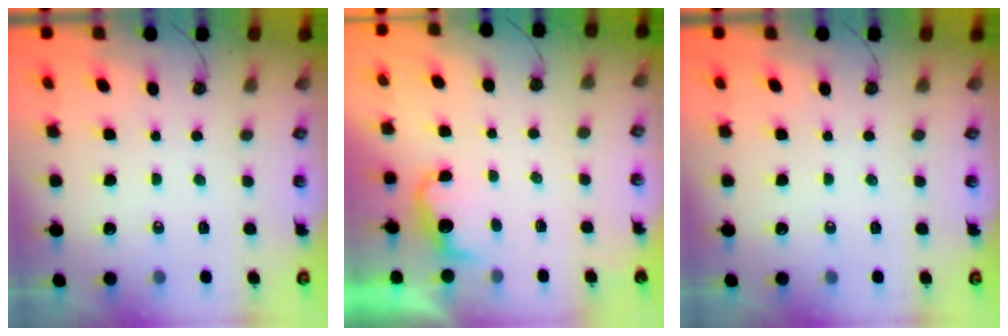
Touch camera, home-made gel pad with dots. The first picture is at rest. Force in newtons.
{"total": 4.2, "press": 4.1, "slide": 1.0}
{"total": 0.0}